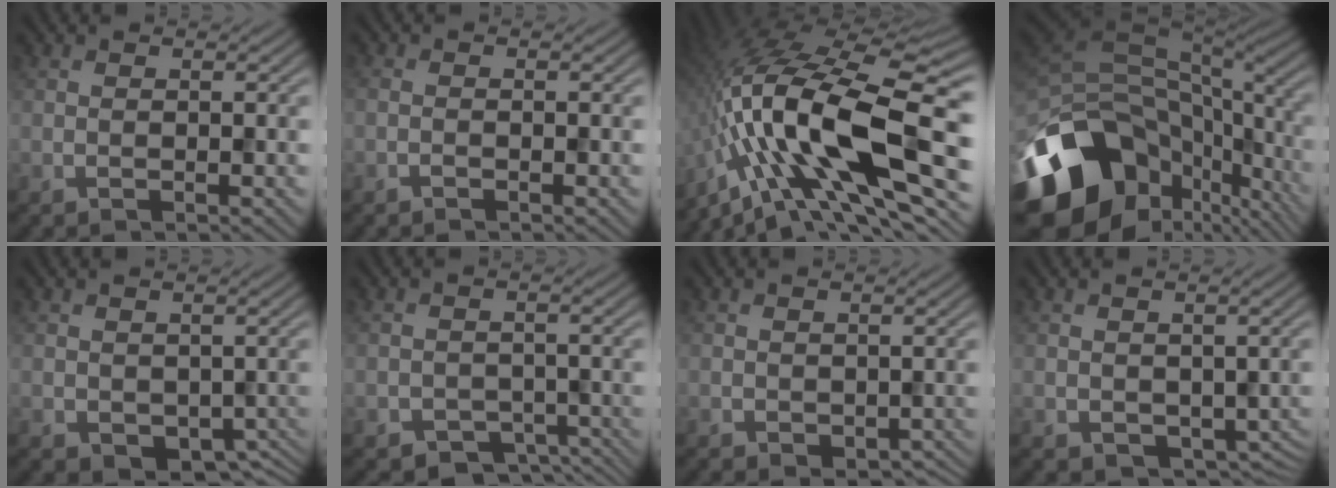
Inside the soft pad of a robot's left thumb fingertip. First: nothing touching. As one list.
[{"total": 0.5, "force": [-0.5, 0.0, 0.1], "torque": [-0.001, -0.003, -0.010]}, {"total": 18.9, "force": [-5.4, 7.8, 16.3], "torque": [-0.309, 0.009, -0.102]}, {"total": 18.6, "force": [-8.0, 13.2, 10.3], "torque": [-0.236, -0.030, -0.112]}, {"total": 3.4, "force": [-1.3, 2.4, 1.9], "torque": [-0.027, -0.025, -0.002]}, {"total": 3.6, "force": [-2.9, 2.1, 0.7], "torque": [0.002, -0.019, -0.037]}, {"total": 2.1, "force": [-1.3, 1.3, 1.1], "torque": [-0.005, -0.015, -0.004]}, {"total": 2.9, "force": [-0.5, 2.3, 1.6], "torque": [-0.026, -0.022, 0.006]}]